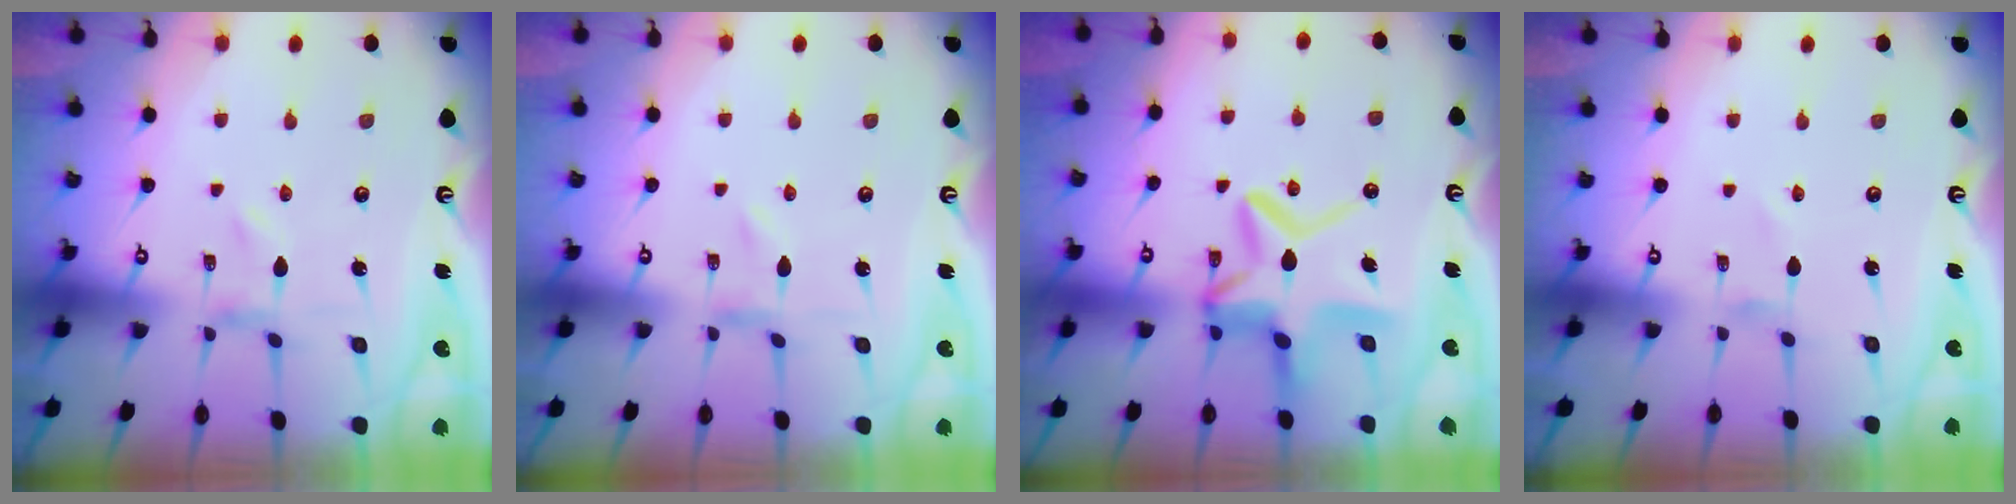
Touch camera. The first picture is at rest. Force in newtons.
{"total": 0.0}
{"total": 13.4, "press": 13.4, "slide": 1.2}
{"total": 0.0}